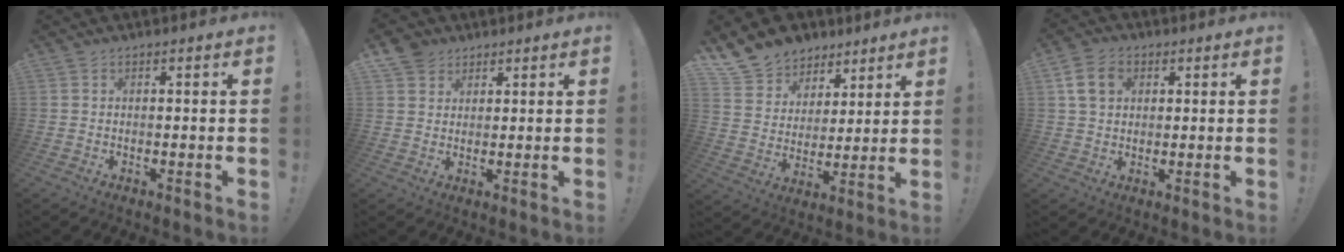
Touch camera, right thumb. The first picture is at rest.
{"total": 4.9, "force": [3.3, 3.6, 0.6], "torque": [-0.007, -0.020, 0.063]}
{"total": 11.7, "force": [7.9, 8.4, 2.2], "torque": [-0.040, -0.058, 0.156]}
{"total": 7.8, "force": [2.6, 5.9, 4.5], "torque": [-0.085, 0.007, 0.051]}